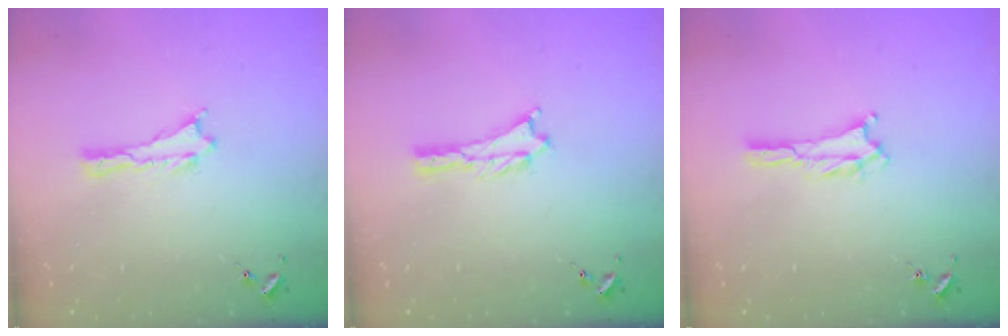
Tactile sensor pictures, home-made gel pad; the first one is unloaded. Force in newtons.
{"total": 0.9, "press": 0.9, "slide": 0.2}
{"total": 1.4, "press": 1.4, "slide": 0.2}